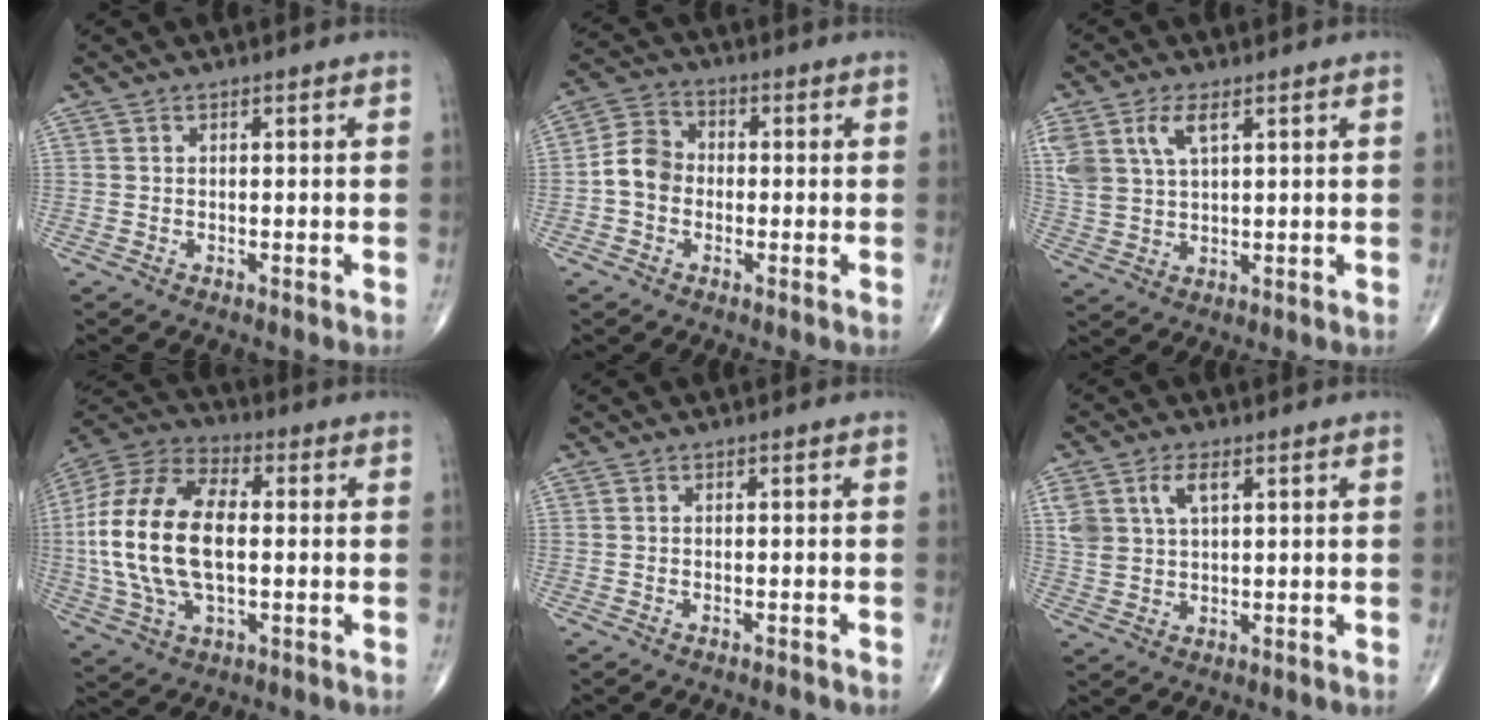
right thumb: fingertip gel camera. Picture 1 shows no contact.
{"total": 6.7, "force": [-1.2, 5.5, 3.6], "torque": [-0.052, 0.024, -0.036]}
{"total": 8.6, "force": [4.0, 4.5, 6.2], "torque": [-0.139, -0.004, 0.084]}
{"total": 21.7, "force": [-0.2, 11.8, 18.2], "torque": [-0.385, 0.014, -0.005]}
{"total": 0.7, "force": [-0.6, 0.0, 0.3], "torque": [-0.010, 0.004, -0.009]}
{"total": 6.1, "force": [2.6, 3.3, 4.4], "torque": [-0.089, -0.002, 0.056]}